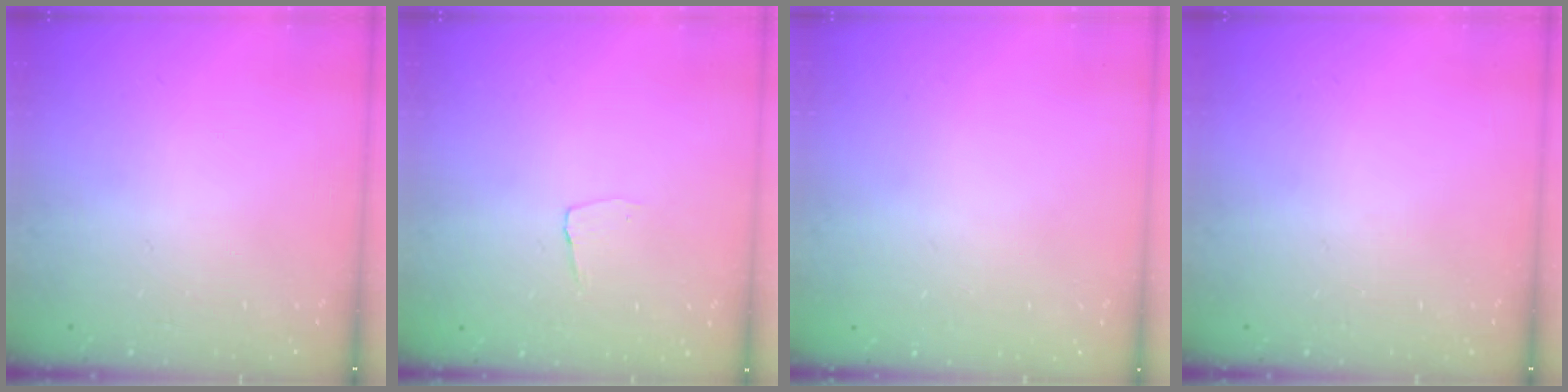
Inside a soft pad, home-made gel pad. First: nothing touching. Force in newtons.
{"total": 3.5, "press": 3.4, "slide": 0.2}
{"total": 0.0}
{"total": 0.0}